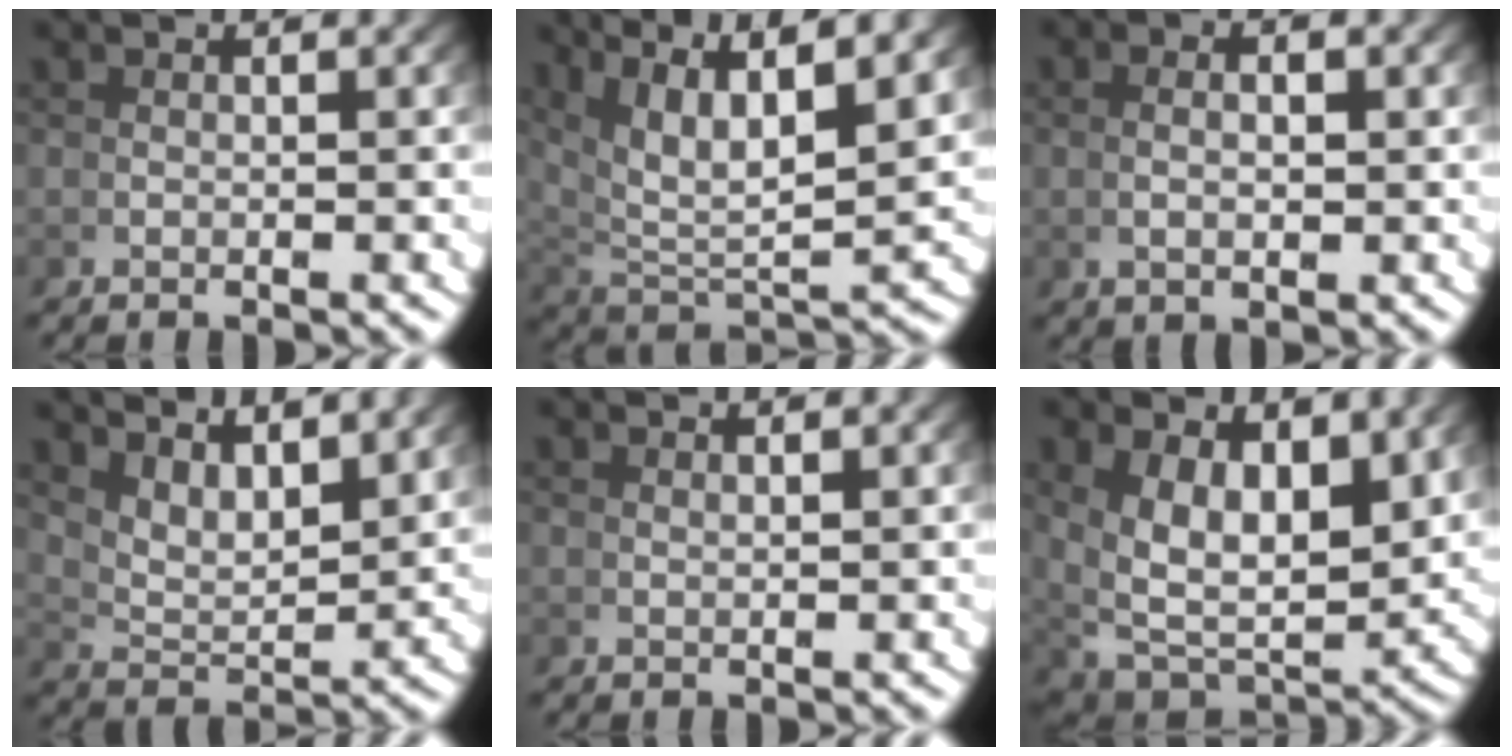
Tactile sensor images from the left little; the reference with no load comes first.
{"total": 10.7, "force": [4.4, 5.9, 7.9], "torque": [-0.159, -0.008, 0.078]}
{"total": 1.8, "force": [0.3, 0.3, 1.8], "torque": [-0.025, 0.004, 0.012]}
{"total": 5.7, "force": [4.0, 2.1, 3.4], "torque": [-0.054, -0.005, 0.070]}
{"total": 1.4, "force": [0.9, -1.0, -0.1], "torque": [0.008, 0.003, 0.020]}
{"total": 8.7, "force": [1.2, 5.1, 7.0], "torque": [-0.130, -0.031, 0.036]}